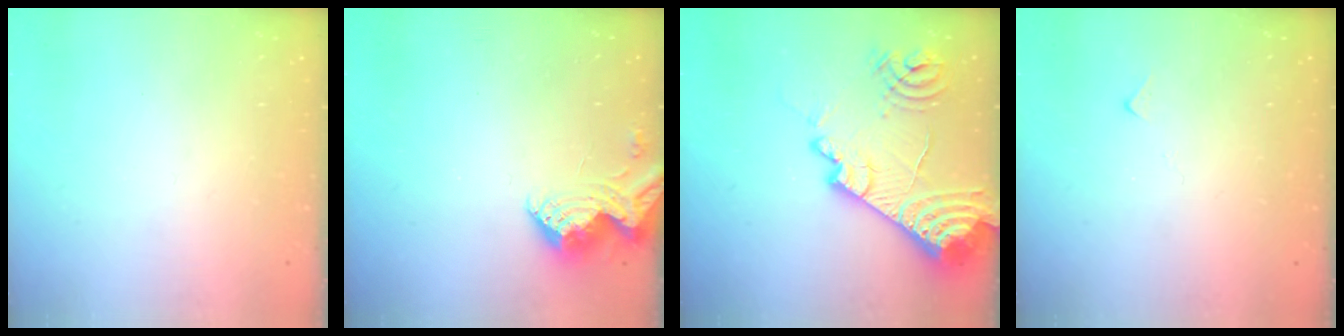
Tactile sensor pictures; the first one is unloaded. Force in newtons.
{"total": 8.0, "press": 8.0, "slide": 0.9}
{"total": 20.4, "press": 20.3, "slide": 2.2}
{"total": 5.4, "press": 5.4, "slide": 0.7}